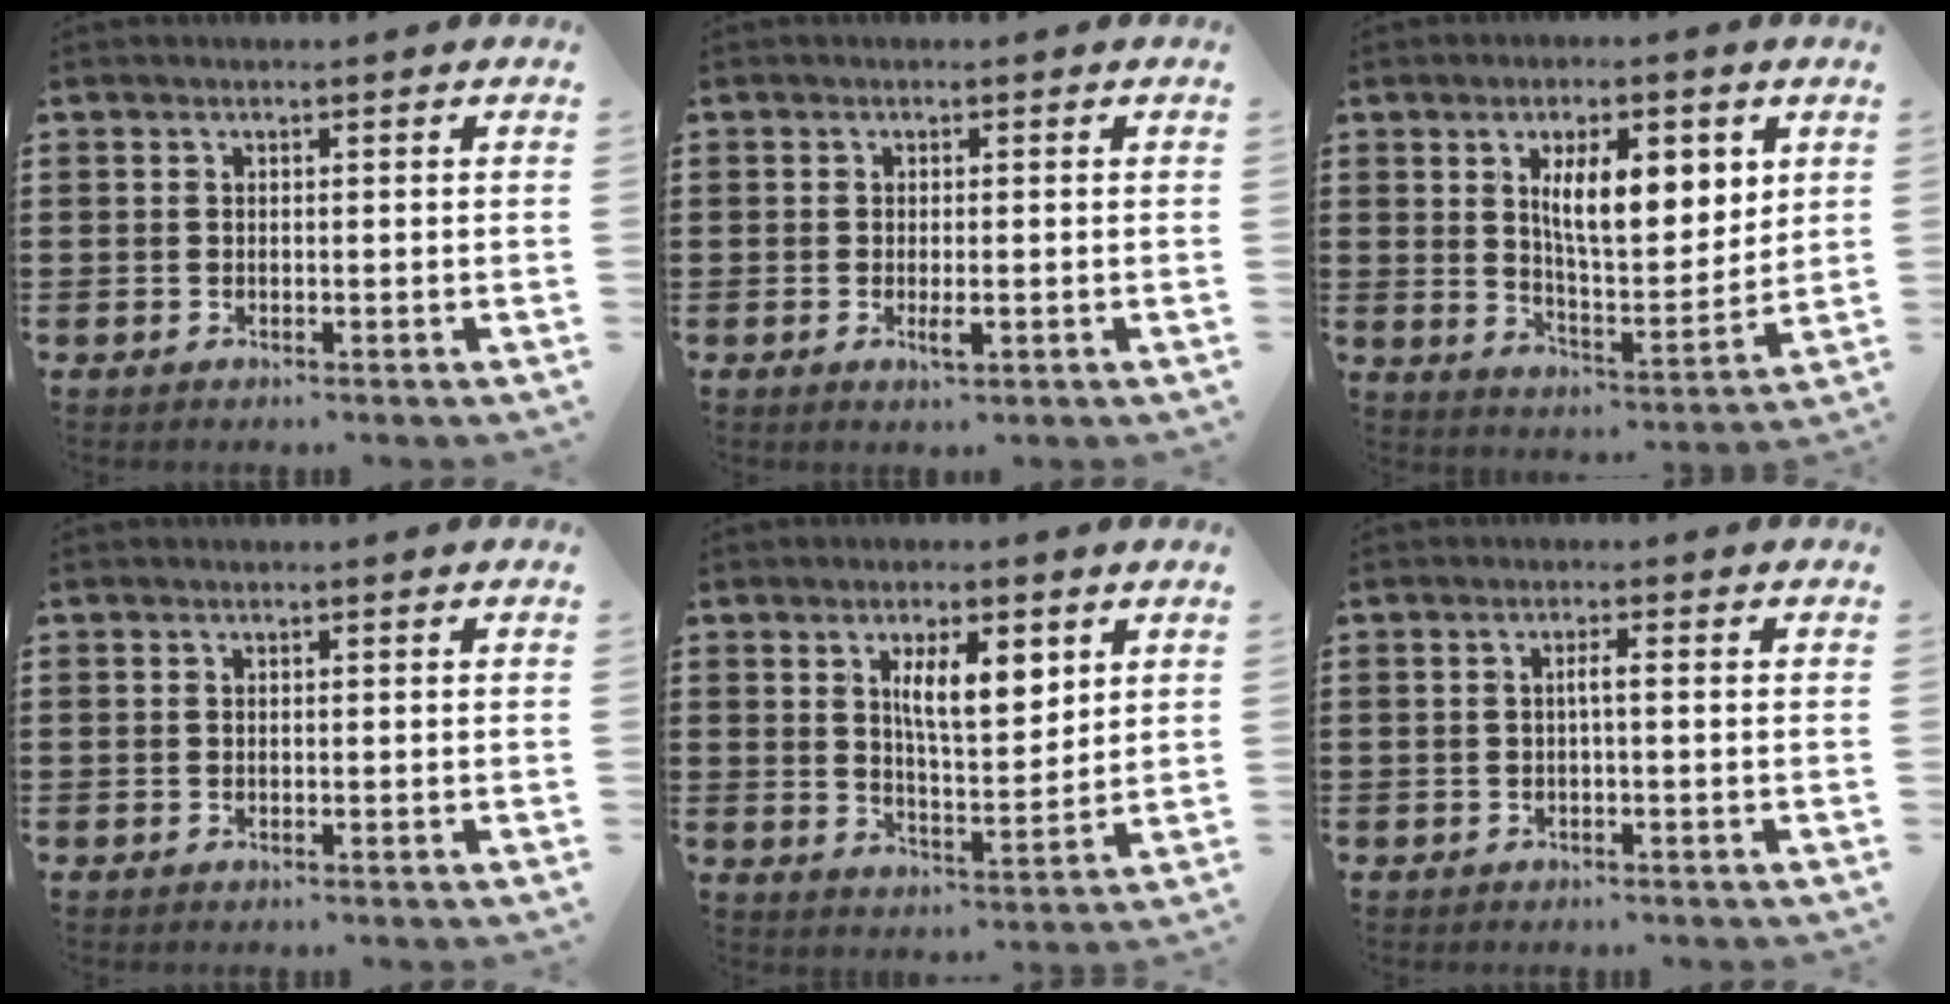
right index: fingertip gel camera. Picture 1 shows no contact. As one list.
[{"total": 2.0, "force": [-0.5, 0.5, 1.8], "torque": [-0.038, -0.005, -0.011]}, {"total": 9.7, "force": [3.7, 3.7, 8.1], "torque": [-0.135, -0.008, 0.057]}, {"total": 0.0}, {"total": 7.4, "force": [3.0, 2.5, 6.2], "torque": [-0.114, 0.000, 0.048]}, {"total": 1.6, "force": [-0.3, 0.0, 1.5], "torque": [-0.029, 0.002, -0.008]}]